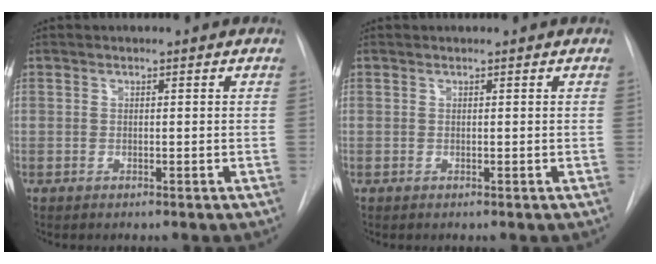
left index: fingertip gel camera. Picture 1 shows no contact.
{"total": 0.0}